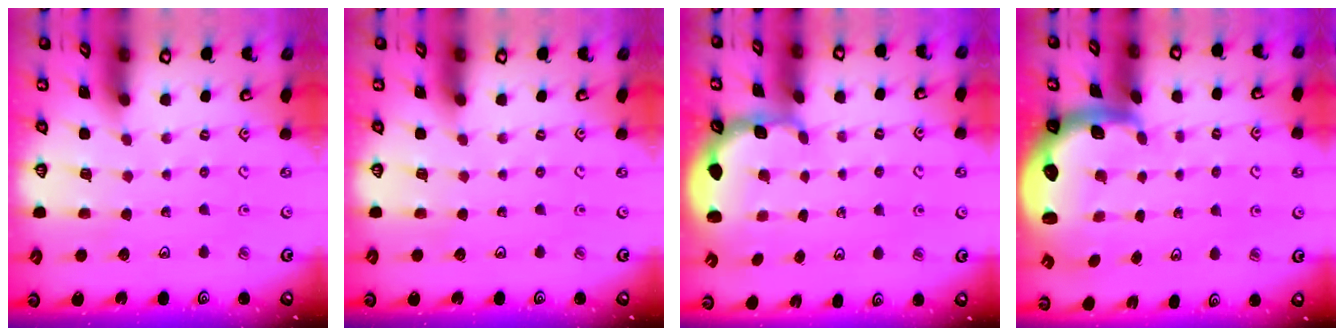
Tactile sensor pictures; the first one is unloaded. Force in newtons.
{"total": 0.0}
{"total": 2.7, "press": 2.1, "slide": 1.7}
{"total": 2.9, "press": 2.6, "slide": 1.4}